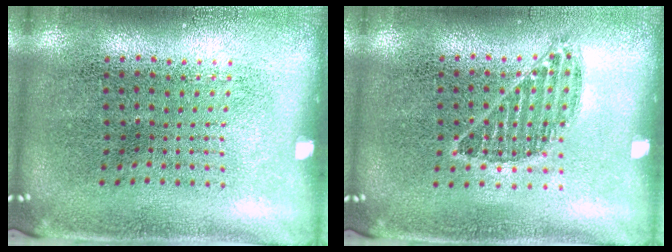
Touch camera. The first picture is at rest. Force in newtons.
{"total": 0.7, "press": 0.7, "slide": 0.2}